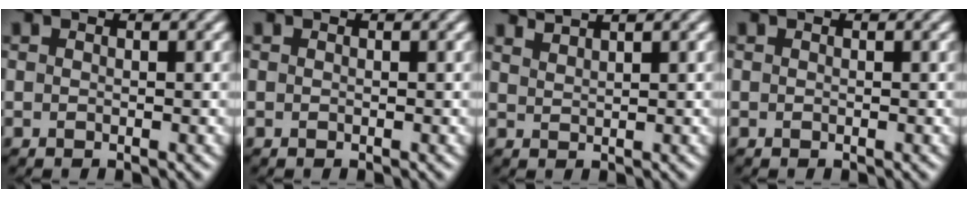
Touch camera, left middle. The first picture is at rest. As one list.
[{"total": 0.0}, {"total": 2.7, "force": [2.6, -0.2, 0.5], "torque": [-0.013, 0.006, 0.045]}, {"total": 0.0}]